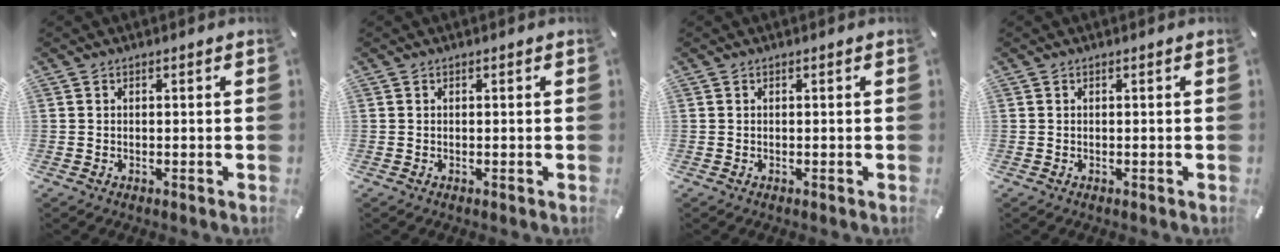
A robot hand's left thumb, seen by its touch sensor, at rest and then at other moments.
{"total": 0.0}
{"total": 0.0}
{"total": 0.0}